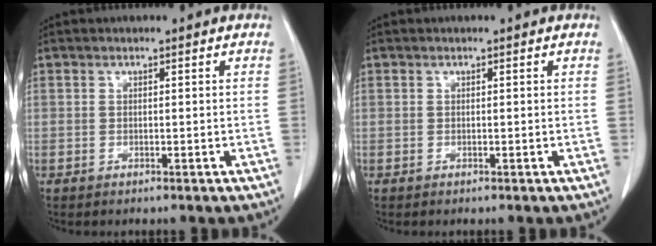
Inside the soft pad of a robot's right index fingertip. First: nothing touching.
{"total": 0.0}